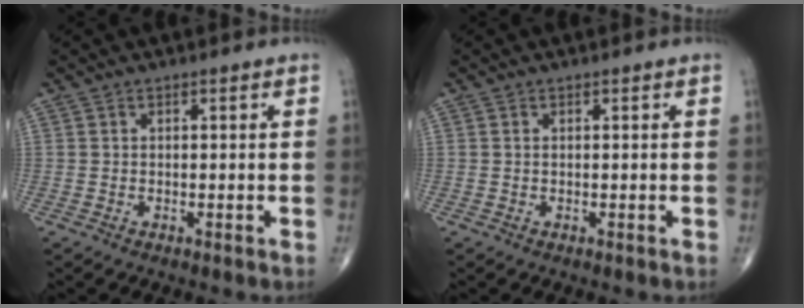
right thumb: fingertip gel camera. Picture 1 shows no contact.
{"total": 0.0}